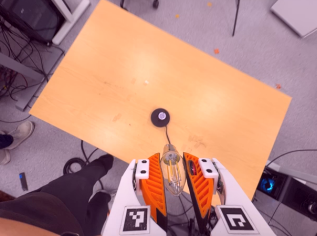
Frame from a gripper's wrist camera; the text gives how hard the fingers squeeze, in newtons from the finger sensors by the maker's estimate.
{"total": 12.1, "left": 12.5, "right": 11.8}